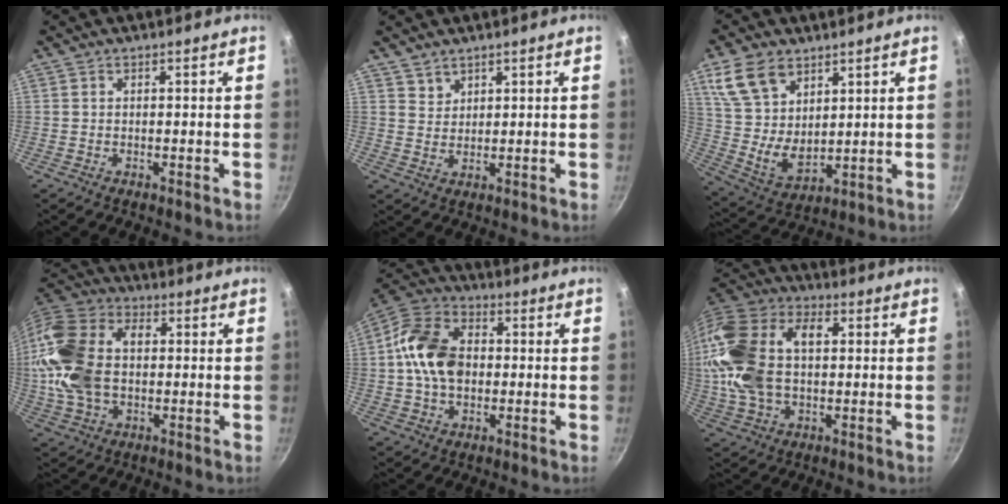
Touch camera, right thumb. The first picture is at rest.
{"total": 3.7, "force": [2.7, 2.4, 0.5], "torque": [0.011, -0.005, 0.056]}
{"total": 13.3, "force": [7.0, 8.3, 7.6], "torque": [-0.129, -0.030, 0.151]}
{"total": 18.4, "force": [0.4, 12.5, 13.5], "torque": [-0.260, 0.028, -0.002]}
{"total": 14.2, "force": [0.1, 10.1, 9.9], "torque": [-0.160, 0.025, -0.017]}
{"total": 20.3, "force": [1.9, 13.0, 15.5], "torque": [-0.301, 0.028, 0.025]}